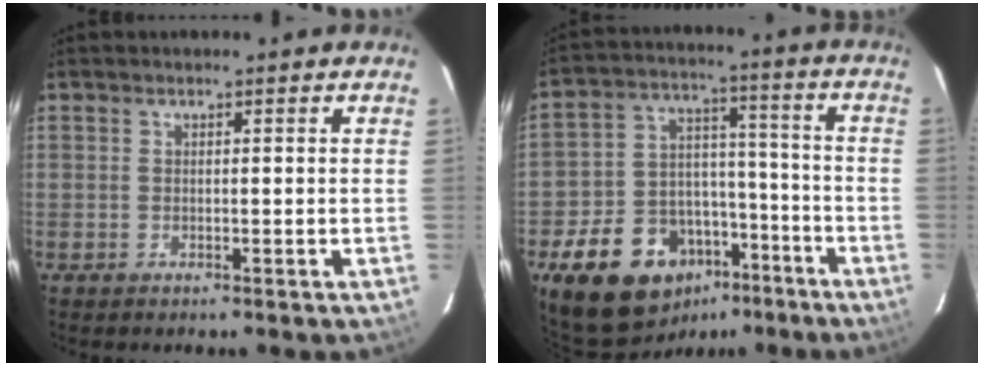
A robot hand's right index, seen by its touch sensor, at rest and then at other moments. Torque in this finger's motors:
{"motor_torque": [1.23, -0.91, 0.16, 0.01]}